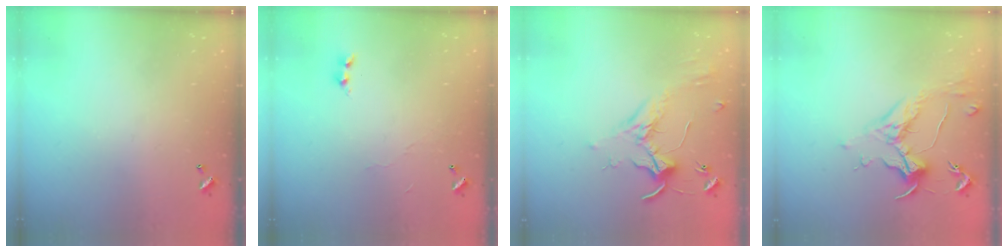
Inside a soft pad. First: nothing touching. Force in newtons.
{"total": 4.3, "press": 4.3, "slide": 0.6}
{"total": 1.7, "press": 1.6, "slide": 0.4}
{"total": 0.8, "press": 0.6, "slide": 0.6}